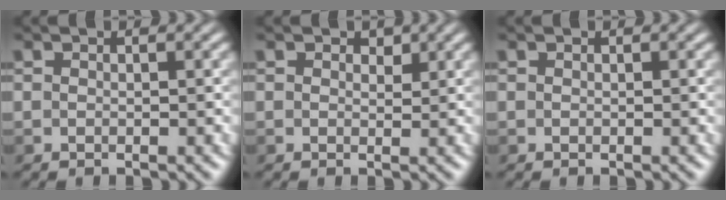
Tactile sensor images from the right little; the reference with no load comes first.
{"total": 0.9, "force": [0.7, 0.6, 0.4], "torque": [-0.008, -0.001, 0.002]}
{"total": 0.0}